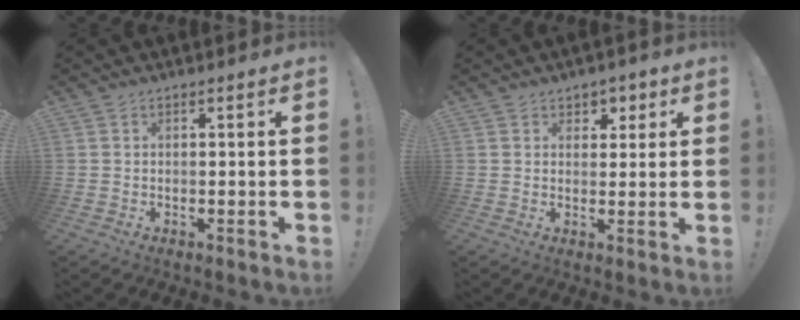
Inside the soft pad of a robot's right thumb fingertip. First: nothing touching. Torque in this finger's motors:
{"motor_torque": [-0.01, 0.00, 0.20, 0.20, 0.05]}